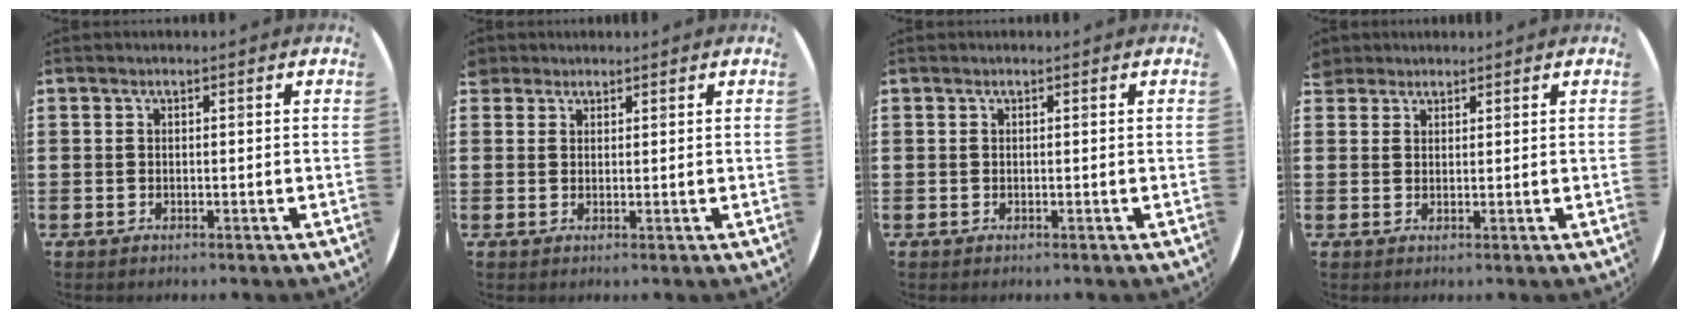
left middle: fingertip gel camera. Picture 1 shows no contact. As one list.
[{"total": 1.5, "force": [1.3, 0.7, 0.0], "torque": [0.006, 0.000, 0.025]}, {"total": 0.0}, {"total": 1.9, "force": [1.8, 0.8, 0.0], "torque": [0.004, 0.000, 0.034]}]